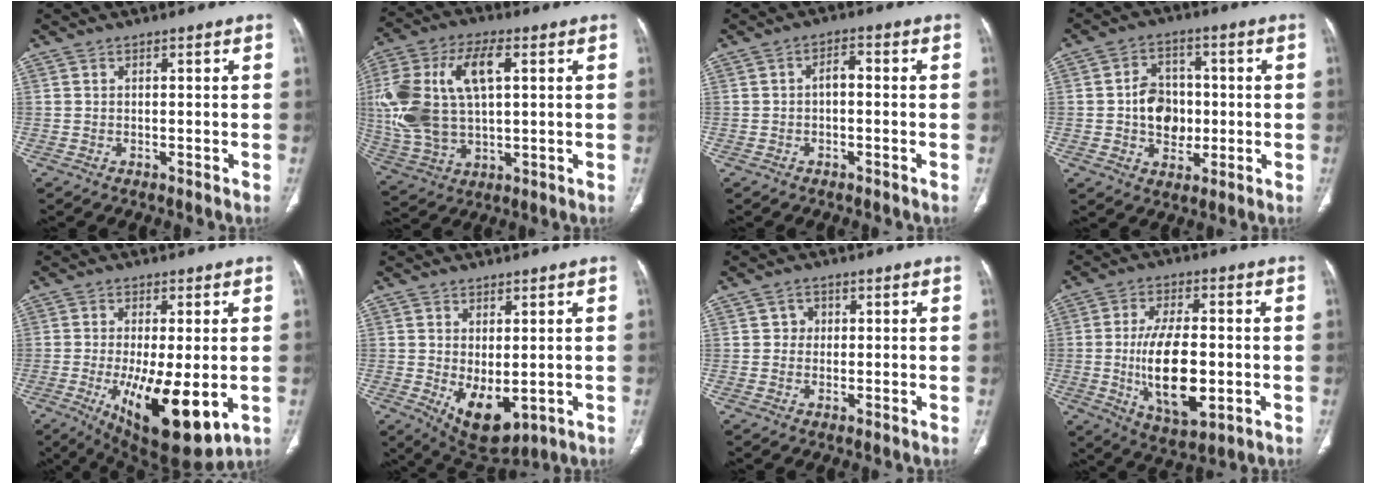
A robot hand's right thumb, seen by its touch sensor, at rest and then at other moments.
{"total": 20.2, "force": [3.6, 10.9, 16.7], "torque": [-0.357, 0.011, 0.068]}
{"total": 2.5, "force": [-0.4, 1.4, 2.0], "torque": [-0.026, 0.013, -0.011]}
{"total": 9.3, "force": [-0.4, 7.5, 5.5], "torque": [-0.054, 0.014, -0.005]}
{"total": 16.4, "force": [-4.0, 5.7, 14.8], "torque": [-0.235, -0.026, -0.042]}
{"total": 8.4, "force": [-1.2, 4.5, 7.0], "torque": [-0.099, -0.013, 0.007]}
{"total": 2.1, "force": [0.5, 2.0, 0.5], "torque": [0.008, 0.002, 0.005]}
{"total": 14.8, "force": [-2.1, 6.8, 13.0], "torque": [-0.222, -0.007, -0.026]}